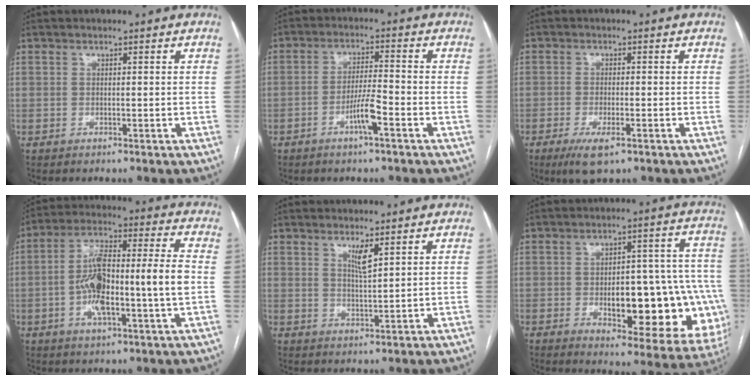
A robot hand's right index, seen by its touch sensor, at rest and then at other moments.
{"total": 4.9, "force": [-2.5, -0.1, 4.2], "torque": [-0.082, -0.001, -0.047]}
{"total": 5.0, "force": [-2.8, 1.2, 4.0], "torque": [-0.078, -0.011, -0.044]}
{"total": 14.7, "force": [-1.8, 1.8, 14.5], "torque": [-0.269, 0.020, -0.032]}
{"total": 3.1, "force": [1.8, 0.2, 2.5], "torque": [-0.049, -0.008, 0.035]}
{"total": 21.4, "force": [-5.0, 7.8, 19.3], "torque": [-0.156, 0.035, -0.038]}